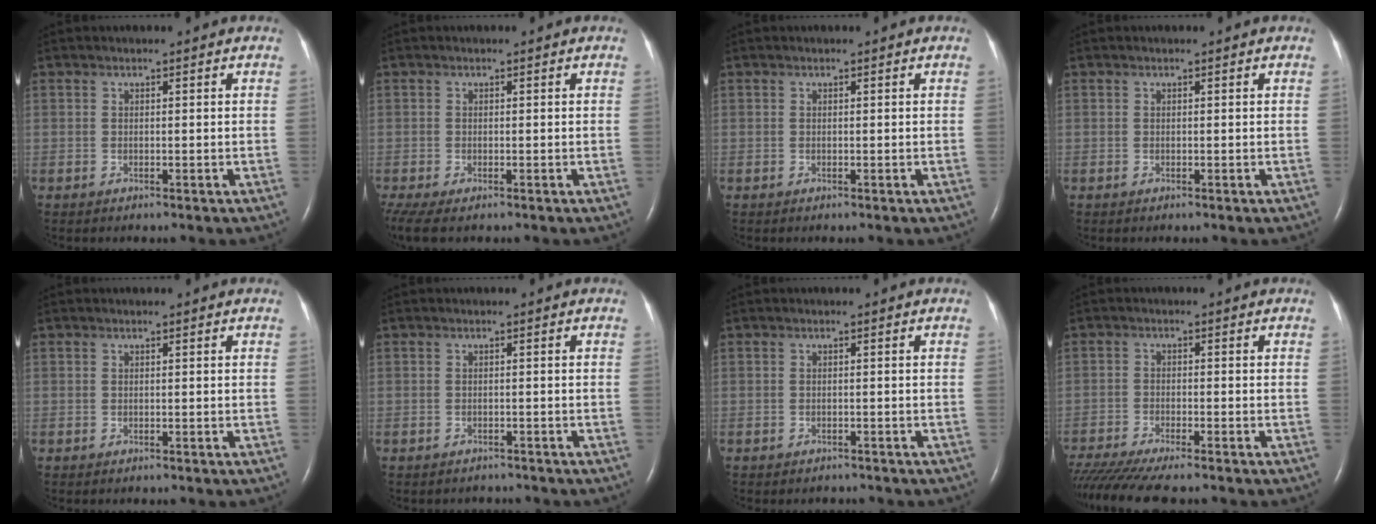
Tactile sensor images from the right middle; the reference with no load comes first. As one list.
[{"total": 5.4, "force": [-3.6, 2.2, 3.4], "torque": [-0.079, -0.012, -0.062]}, {"total": 0.0}, {"total": 0.0}, {"total": 0.0}, {"total": 2.3, "force": [-2.1, 0.9, -0.2], "torque": [-0.003, -0.002, -0.028]}, {"total": 2.0, "force": [-1.9, 0.8, 0.2], "torque": [-0.010, -0.002, -0.023]}, {"total": 12.1, "force": [-10.4, 0.7, 6.0], "torque": [-0.093, -0.025, -0.167]}]